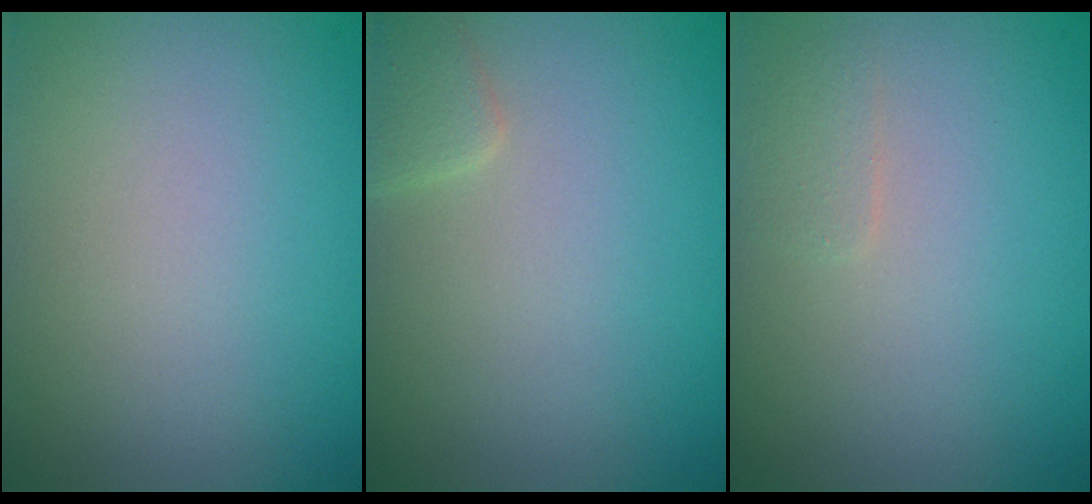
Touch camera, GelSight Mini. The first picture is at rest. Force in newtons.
{"total": 1.6, "press": 1.6, "slide": 0.1}
{"total": 0.9, "press": 0.9, "slide": 0.0}